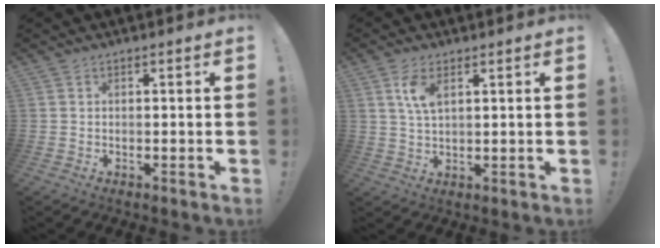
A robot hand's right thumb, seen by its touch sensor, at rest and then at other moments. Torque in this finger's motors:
{"motor_torque": [0.03, 0.08, 0.38, -0.54, 0.25]}